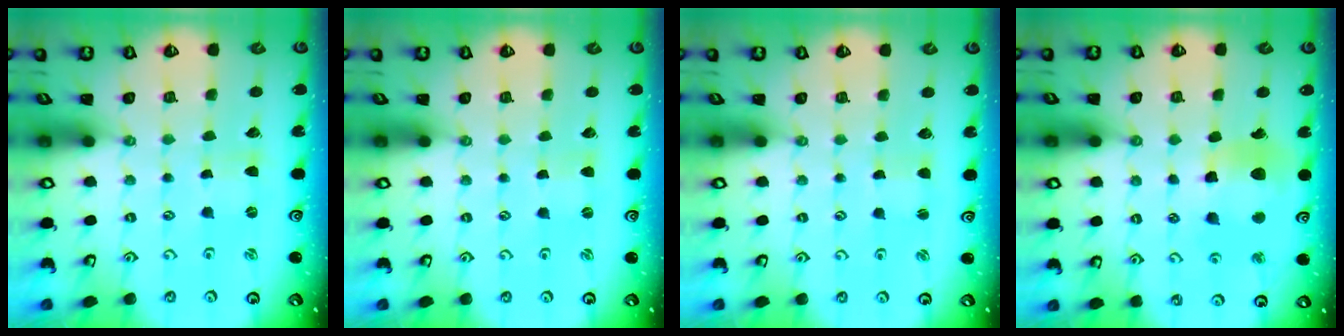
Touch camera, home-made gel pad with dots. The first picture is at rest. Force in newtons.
{"total": 0.8, "press": 0.7, "slide": 0.2}
{"total": 1.0, "press": 1.0, "slide": 0.1}
{"total": 11.5, "press": 11.4, "slide": 1.3}